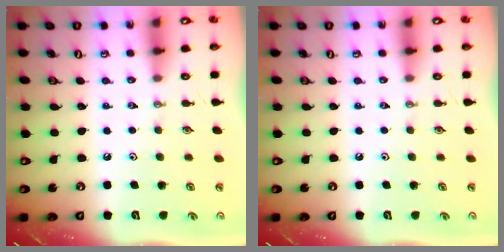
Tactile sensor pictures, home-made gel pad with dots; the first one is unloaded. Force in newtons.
{"total": 0.0}